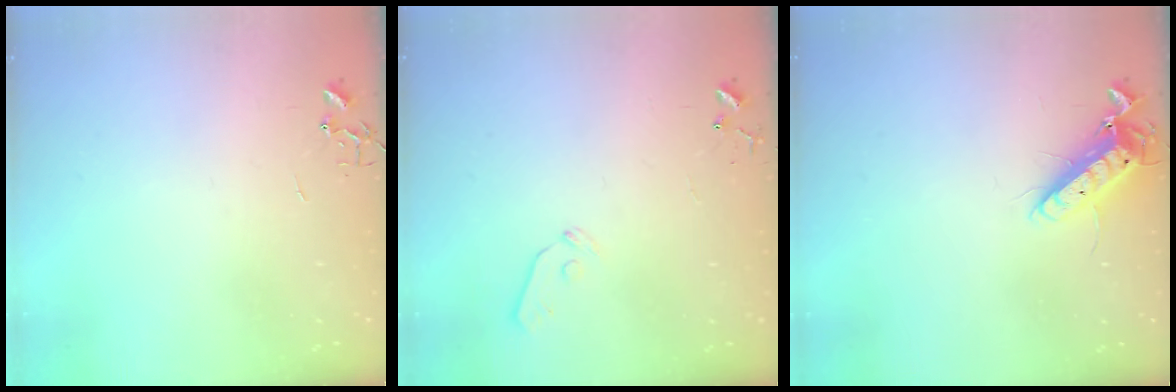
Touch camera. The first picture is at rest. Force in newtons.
{"total": 5.5, "press": 5.5, "slide": 0.5}
{"total": 12.2, "press": 12.1, "slide": 1.7}